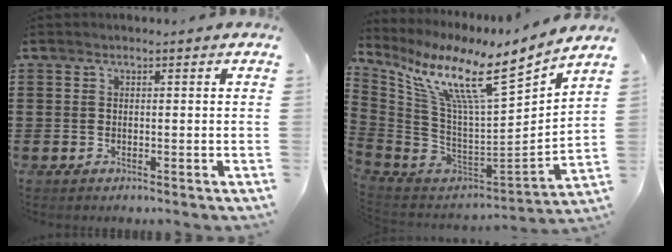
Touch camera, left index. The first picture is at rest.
{"total": 13.4, "force": [8.4, 2.2, 10.2], "torque": [-0.223, -0.061, 0.134]}